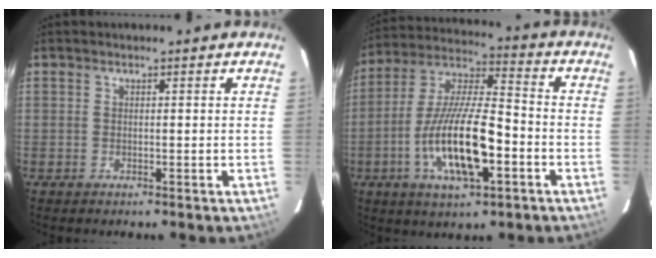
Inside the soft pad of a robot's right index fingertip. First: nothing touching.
{"total": 16.7, "force": [-5.6, 5.1, 14.9], "torque": [-0.298, -0.008, -0.103]}